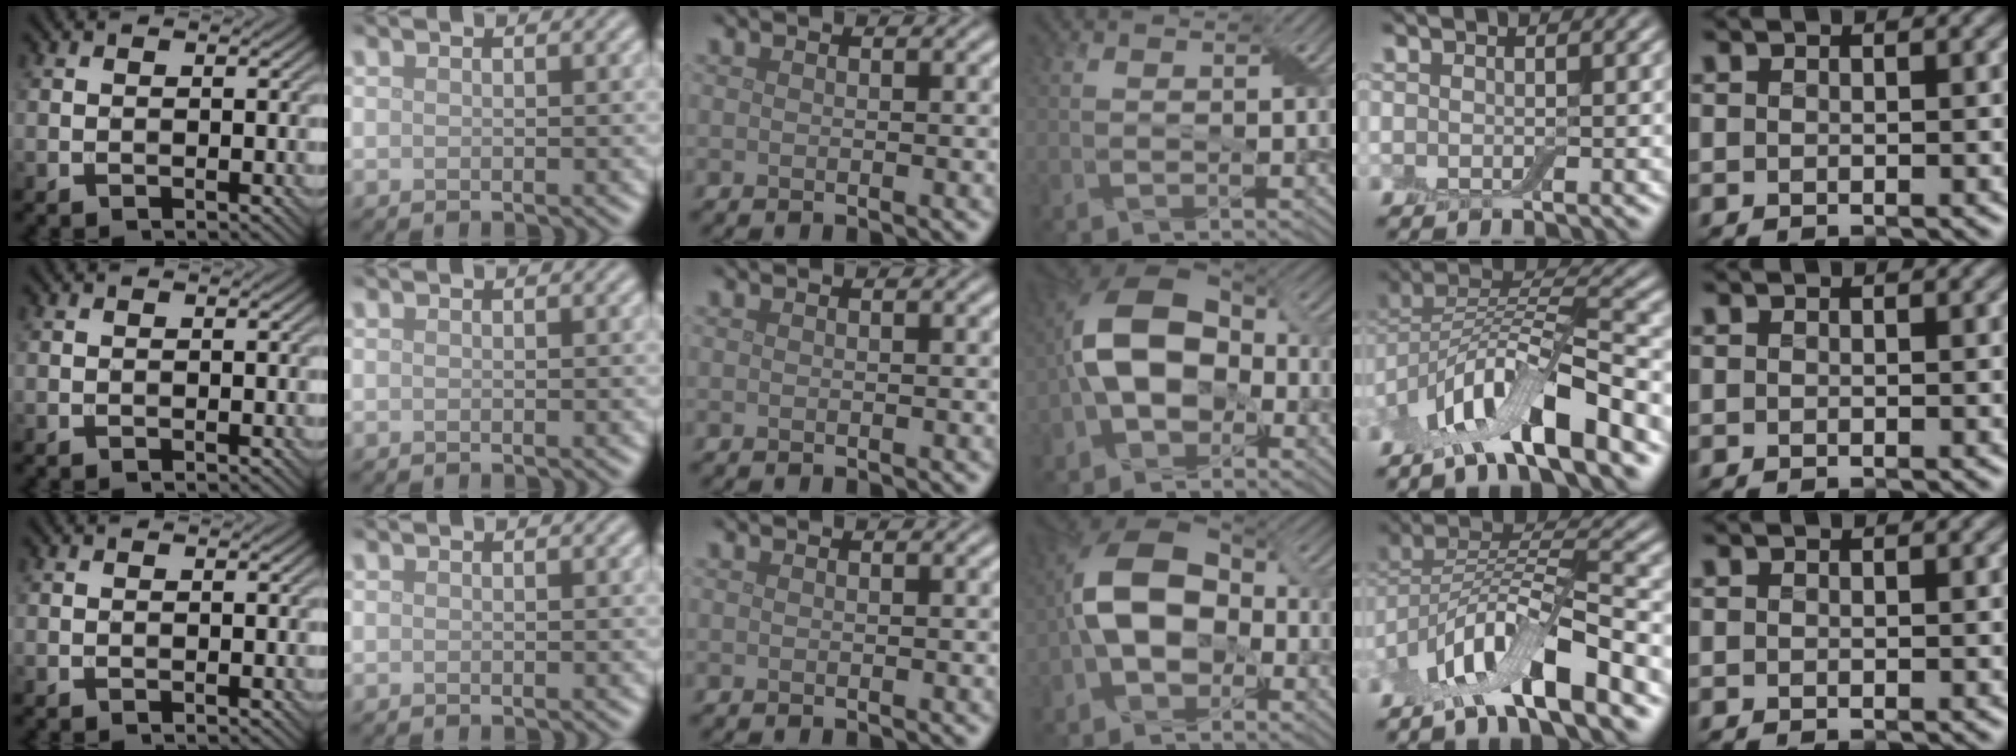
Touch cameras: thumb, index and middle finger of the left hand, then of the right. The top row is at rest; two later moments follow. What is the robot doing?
{"motion": "fold", "object": "cloth"}